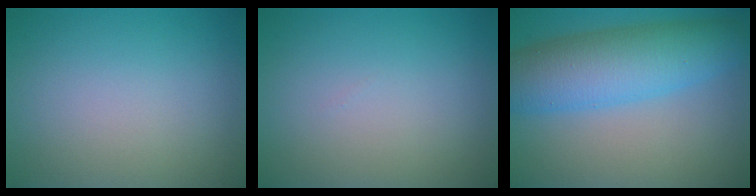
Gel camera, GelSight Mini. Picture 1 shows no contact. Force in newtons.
{"total": 0.0}
{"total": 8.2, "press": 8.2, "slide": 0.2}